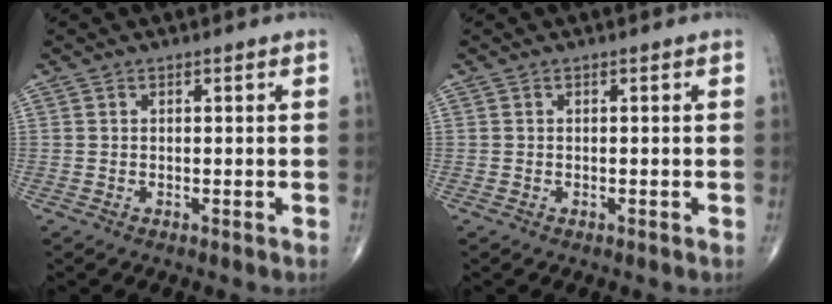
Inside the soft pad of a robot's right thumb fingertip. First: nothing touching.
{"total": 0.0}